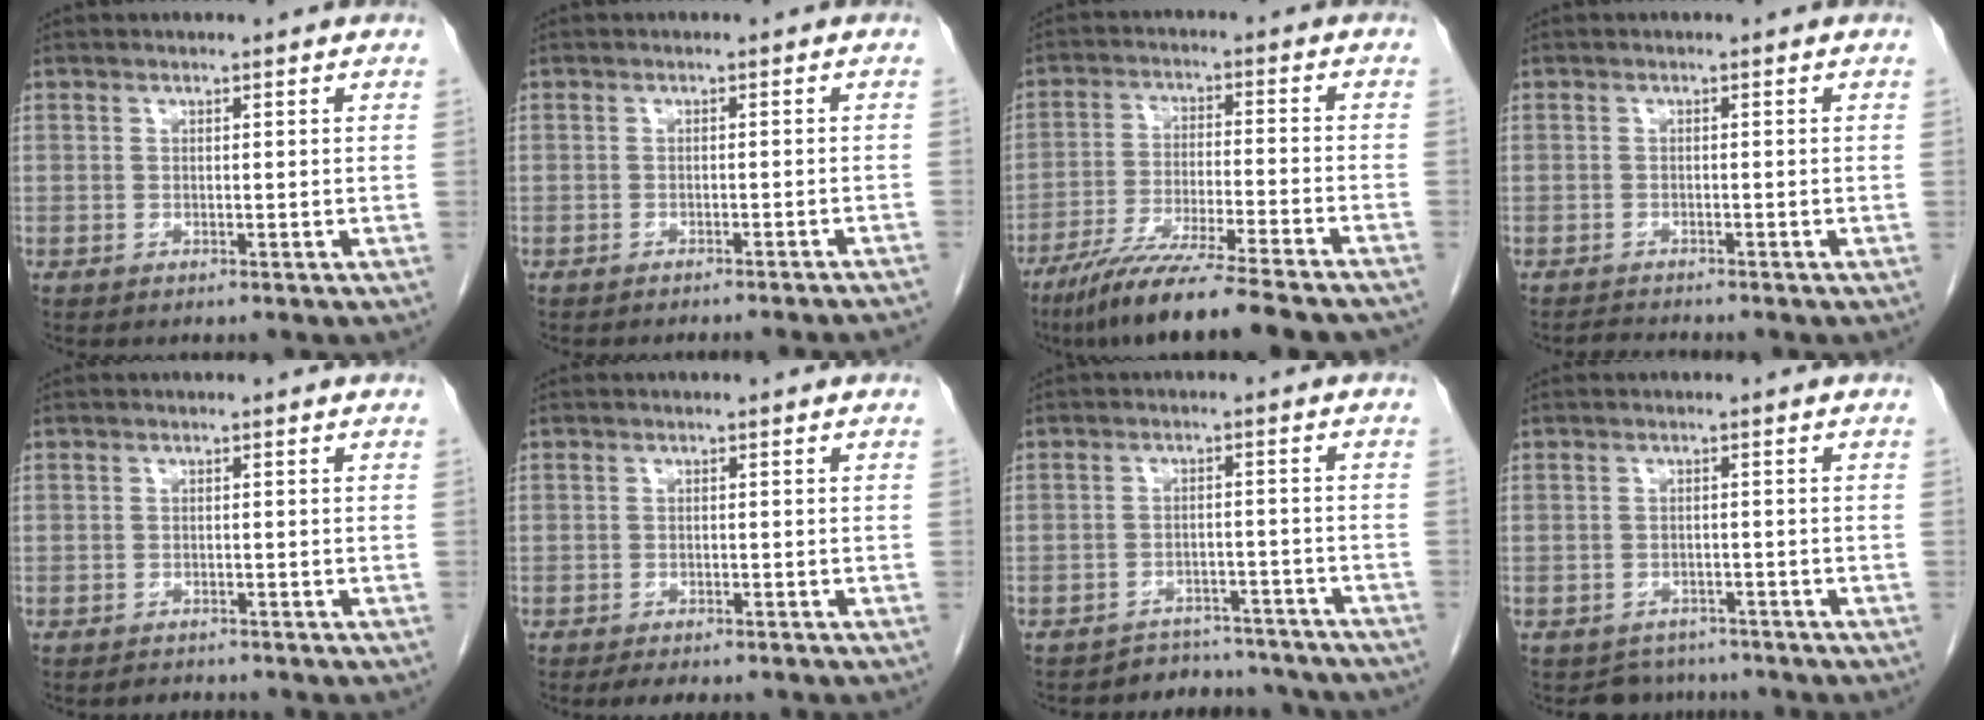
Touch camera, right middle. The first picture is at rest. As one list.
[{"total": 9.1, "force": [-8.6, -0.6, 2.8], "torque": [-0.017, -0.011, -0.093]}, {"total": 18.0, "force": [-15.1, 0.0, 9.8], "torque": [-0.144, -0.042, -0.237]}, {"total": 1.6, "force": [-1.6, -0.2, 0.1], "torque": [-0.009, -0.010, -0.027]}, {"total": 1.3, "force": [-1.2, 0.4, 0.1], "torque": [-0.005, -0.003, -0.016]}, {"total": 3.8, "force": [-3.1, 1.4, 1.8], "torque": [-0.024, -0.007, -0.038]}, {"total": 9.4, "force": [-8.8, 3.1, 0.2], "torque": [0.012, 0.024, -0.101]}, {"total": 3.7, "force": [-3.2, 1.8, -0.6], "torque": [0.008, 0.007, -0.047]}]